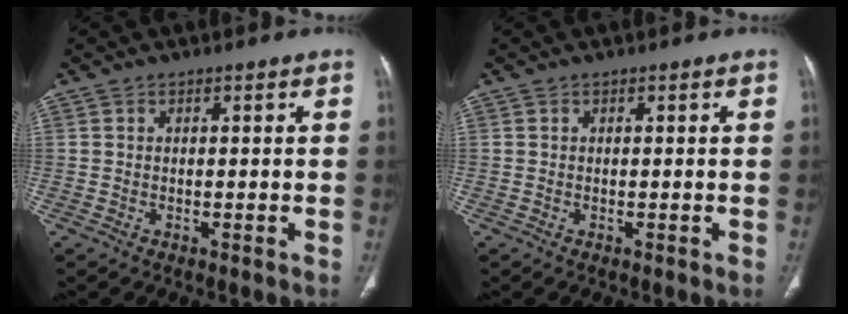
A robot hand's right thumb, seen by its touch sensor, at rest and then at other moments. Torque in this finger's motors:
{"motor_torque": [0.00, 0.00, -0.08, -0.08, 0.00]}